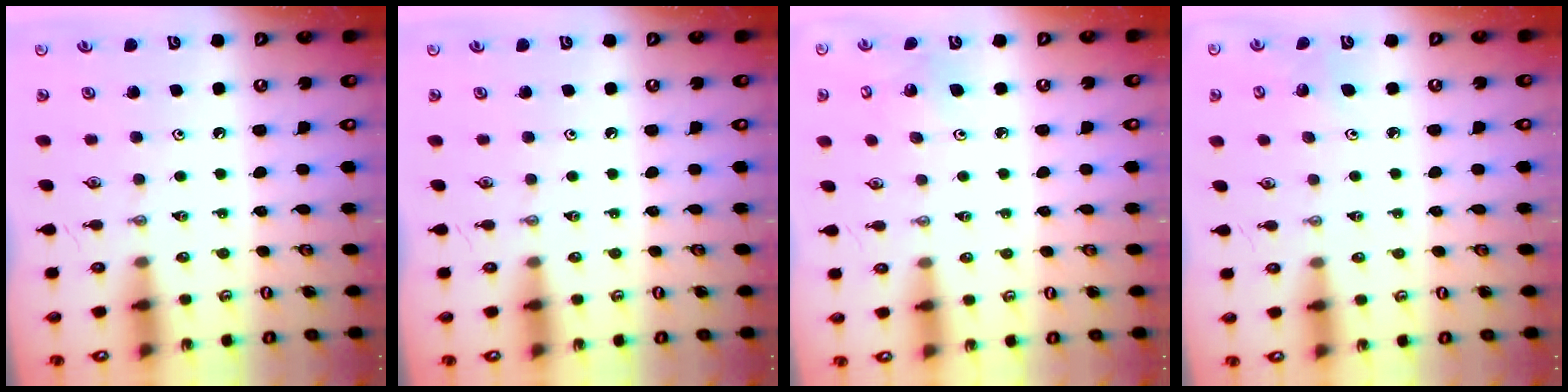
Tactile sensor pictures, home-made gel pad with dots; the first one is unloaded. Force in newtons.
{"total": 0.0}
{"total": 4.8, "press": 4.7, "slide": 1.1}
{"total": 3.7, "press": 3.7, "slide": 0.4}